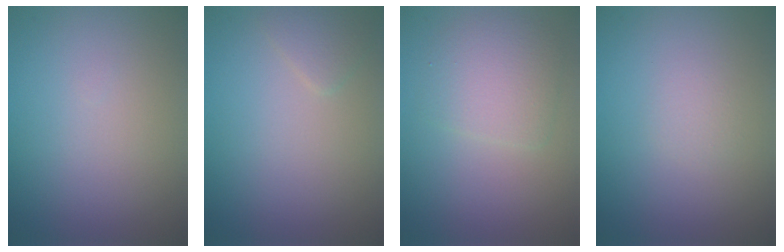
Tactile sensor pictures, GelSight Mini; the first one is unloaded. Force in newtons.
{"total": 1.2, "press": 1.2, "slide": 0.1}
{"total": 3.2, "press": 3.2, "slide": 0.0}
{"total": 0.9, "press": 0.9, "slide": 0.0}